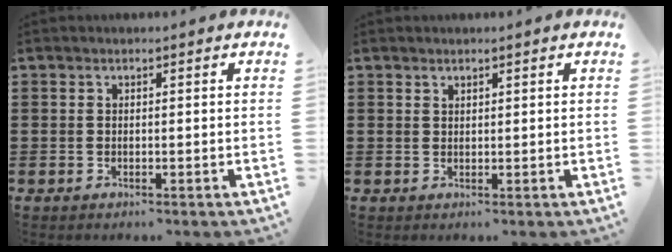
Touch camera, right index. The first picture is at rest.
{"total": 0.9, "force": [0.8, 0.3, 0.0], "torque": [-0.002, 0.001, 0.016]}